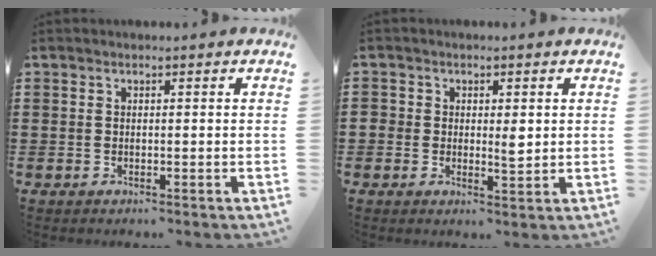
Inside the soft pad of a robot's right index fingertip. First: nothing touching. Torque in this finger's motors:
{"motor_torque": [0.78, 0.21, 0.11, 0.03]}